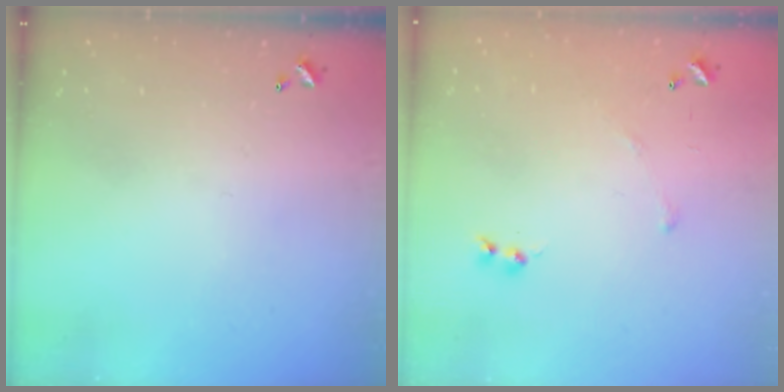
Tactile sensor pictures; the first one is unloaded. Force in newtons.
{"total": 5.0, "press": 4.9, "slide": 0.9}